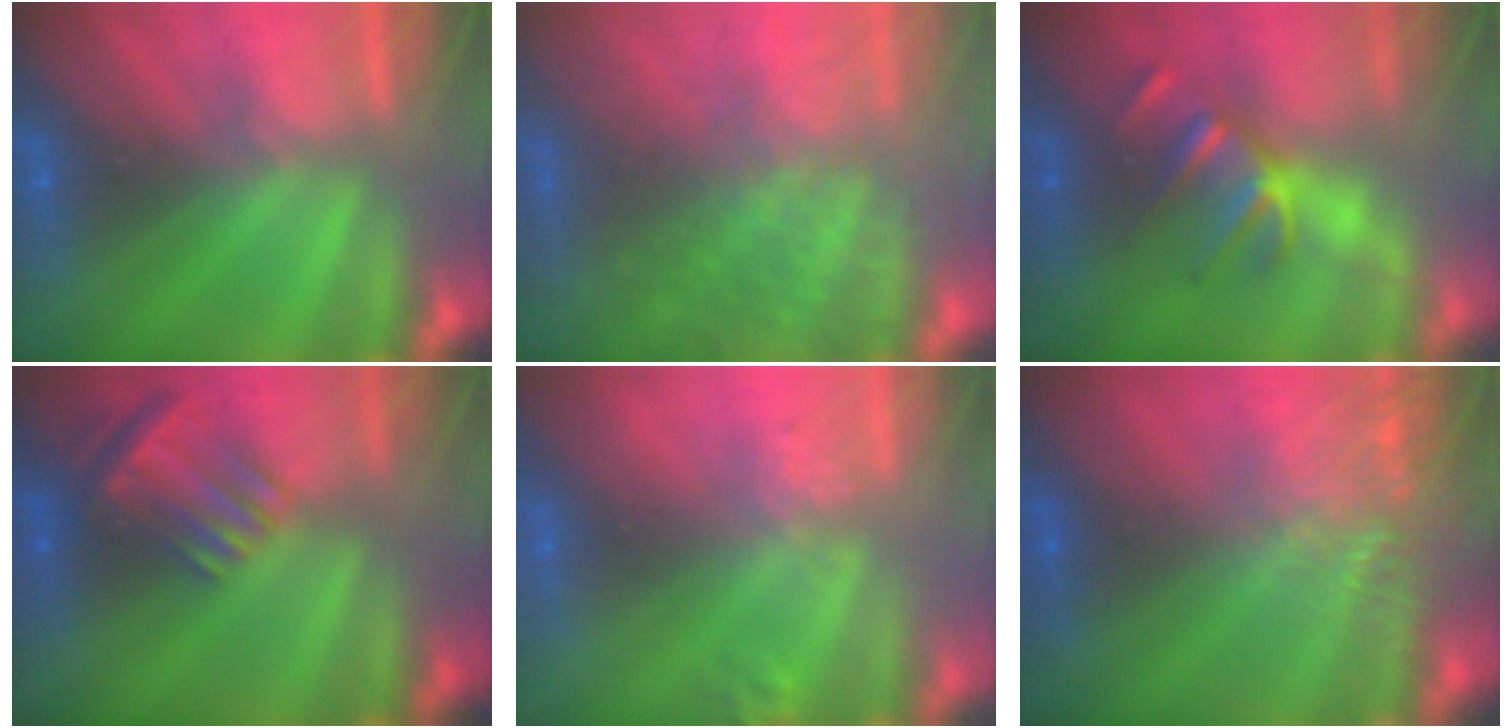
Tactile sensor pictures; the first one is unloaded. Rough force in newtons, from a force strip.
{"total": 7.5}
{"total": 2.9}
{"total": 3.5}
{"total": 2.7}
{"total": 7.2}